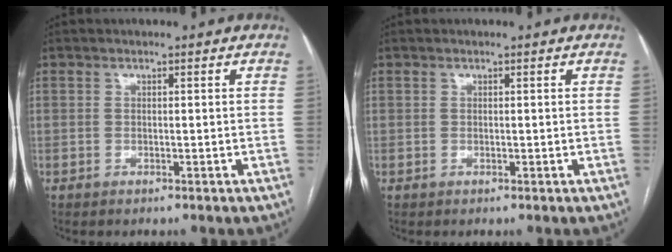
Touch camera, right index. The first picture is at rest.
{"total": 0.0}